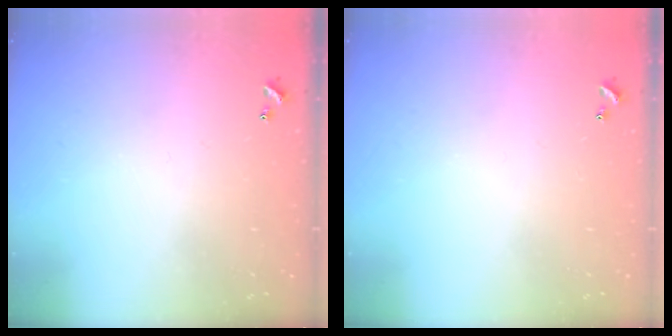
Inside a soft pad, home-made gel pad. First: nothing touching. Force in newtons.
{"total": 0.0}